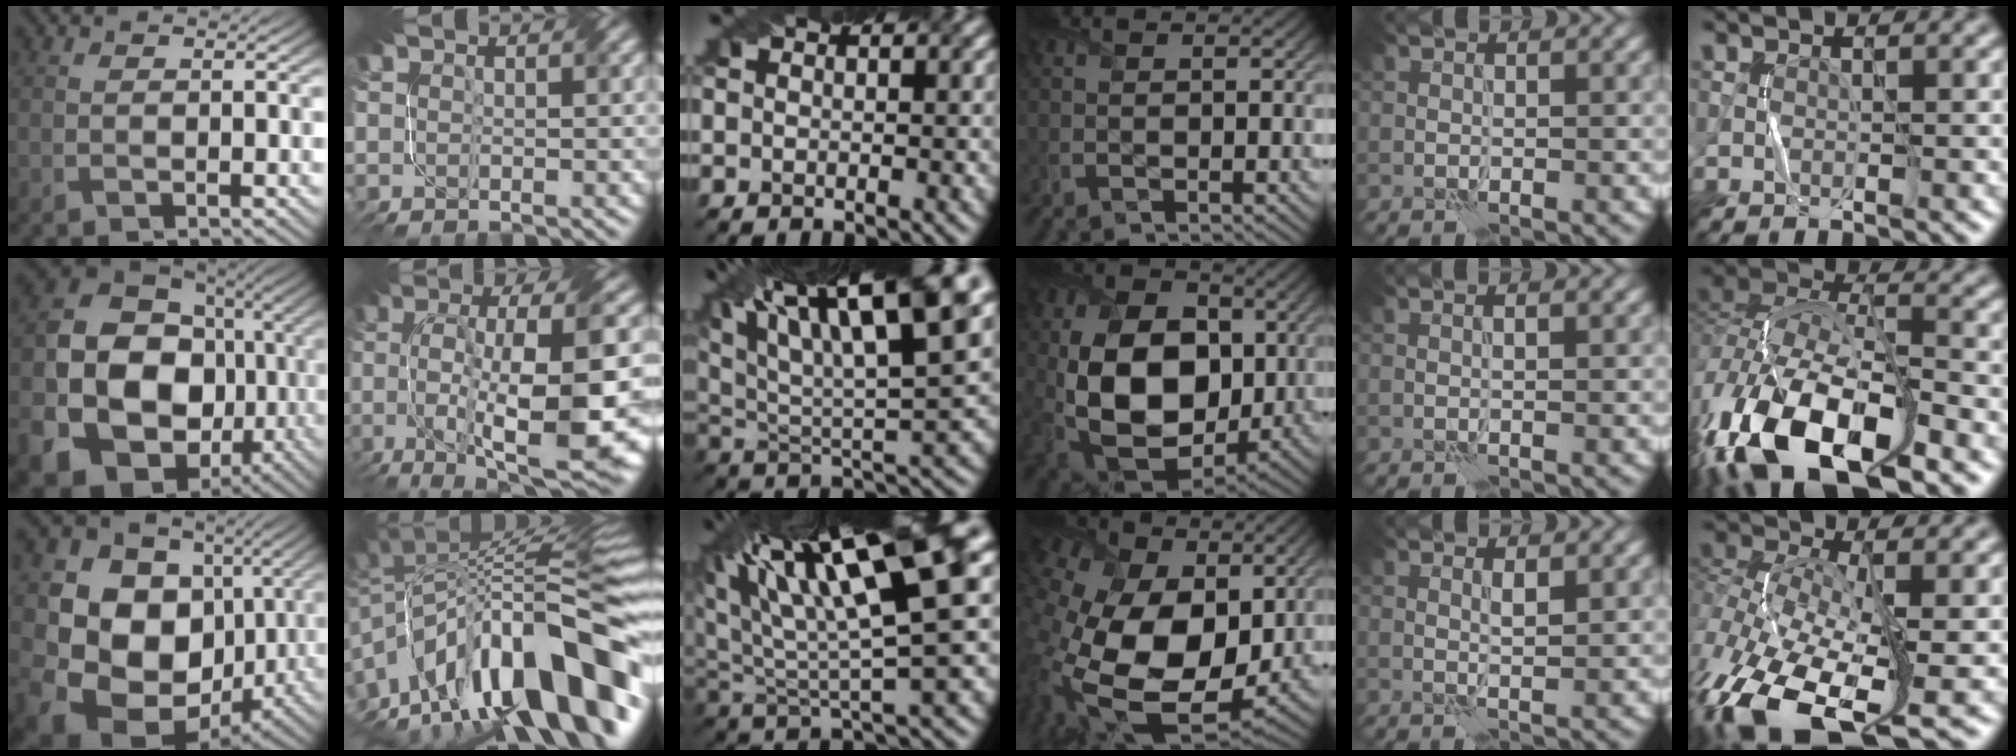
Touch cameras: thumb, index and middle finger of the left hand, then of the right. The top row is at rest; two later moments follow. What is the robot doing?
{"motion": "fold", "object": "netting"}